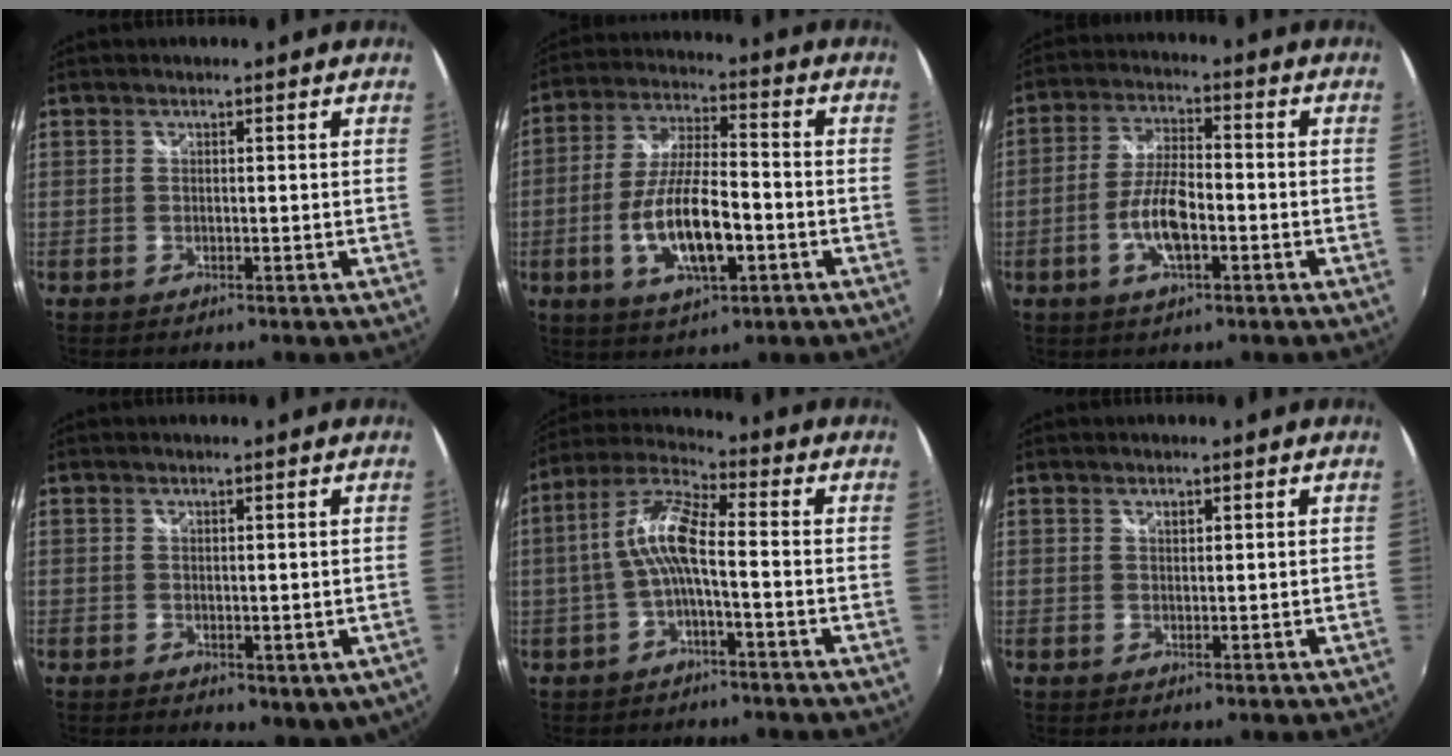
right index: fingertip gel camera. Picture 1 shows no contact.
{"total": 13.7, "force": [-4.2, 4.4, 12.3], "torque": [-0.248, -0.006, -0.073]}
{"total": 8.4, "force": [-2.9, 2.8, 7.4], "torque": [-0.150, 0.003, -0.056]}
{"total": 3.1, "force": [0.3, 1.9, 2.5], "torque": [-0.033, -0.013, 0.011]}
{"total": 8.2, "force": [-1.4, 1.6, 7.9], "torque": [-0.177, 0.017, -0.026]}
{"total": 0.8, "force": [0.6, 0.4, 0.3], "torque": [-0.002, 0.001, 0.010]}